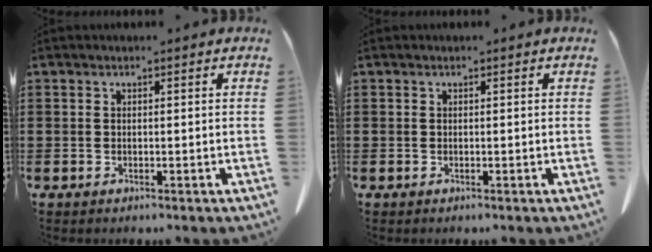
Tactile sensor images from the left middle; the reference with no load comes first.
{"total": 0.0}